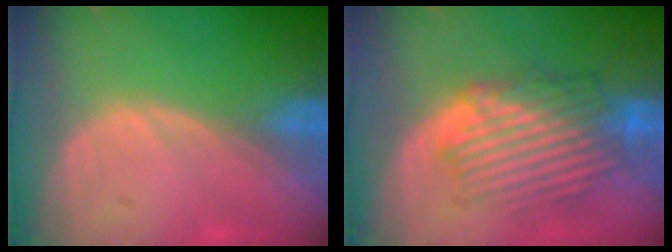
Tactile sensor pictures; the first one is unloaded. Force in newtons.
{"total": 8.7, "press": 8.4, "slide": 2.1}